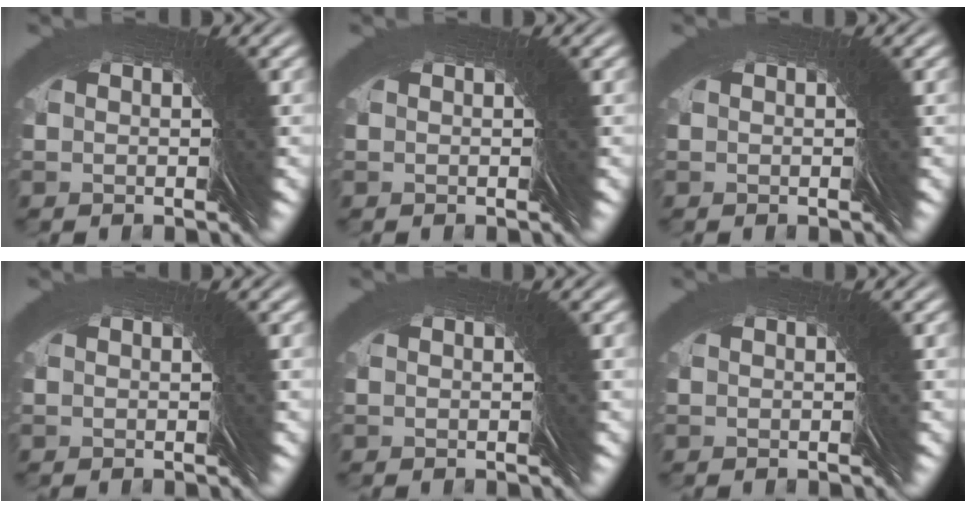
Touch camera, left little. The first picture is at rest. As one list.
[{"total": 0.0}, {"total": 0.0}, {"total": 0.0}, {"total": 0.0}, {"total": 0.0}]